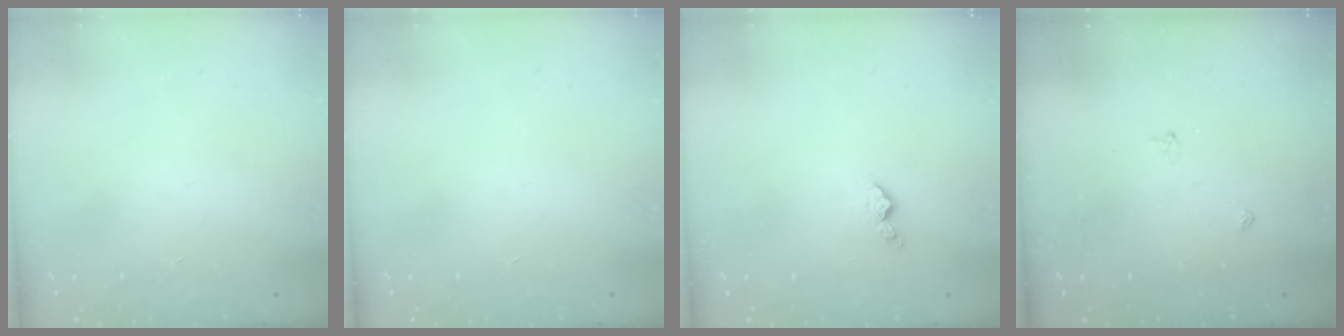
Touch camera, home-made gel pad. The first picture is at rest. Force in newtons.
{"total": 0.0}
{"total": 5.5, "press": 5.4, "slide": 0.6}
{"total": 3.0, "press": 3.0, "slide": 0.5}